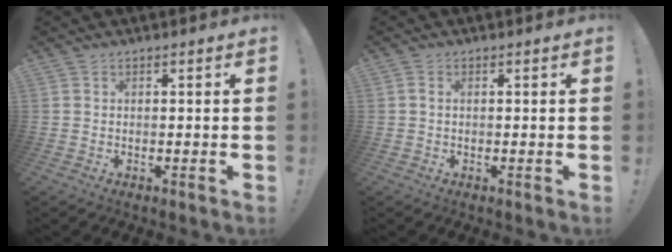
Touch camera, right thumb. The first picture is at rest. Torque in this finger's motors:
{"motor_torque": [-0.01, 0.06, 0.12, 0.05, 0.02]}